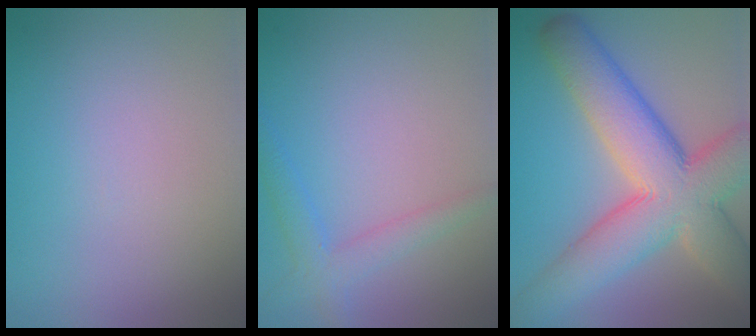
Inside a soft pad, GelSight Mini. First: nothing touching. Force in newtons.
{"total": 2.7, "press": 2.7, "slide": 0.1}
{"total": 12.0, "press": 11.9, "slide": 0.9}